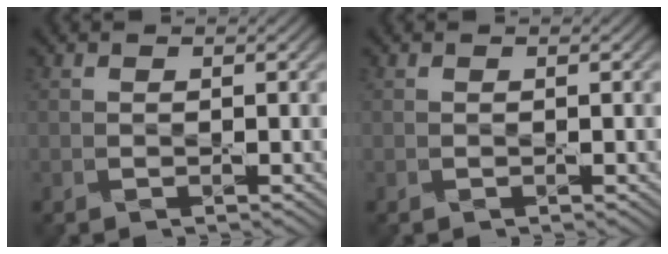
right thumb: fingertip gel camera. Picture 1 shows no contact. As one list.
[{"total": 0.0}]